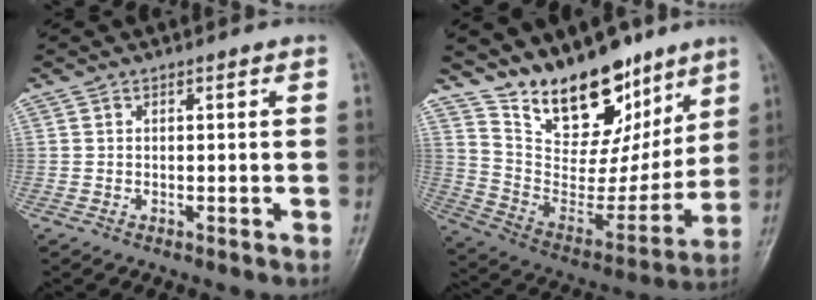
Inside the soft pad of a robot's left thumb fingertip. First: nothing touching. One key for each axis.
{"total": 20.7, "fx": 14.8, "fy": 10.0, "fz": 10.3, "tx": -0.101, "ty": -0.085, "tz": 0.257}